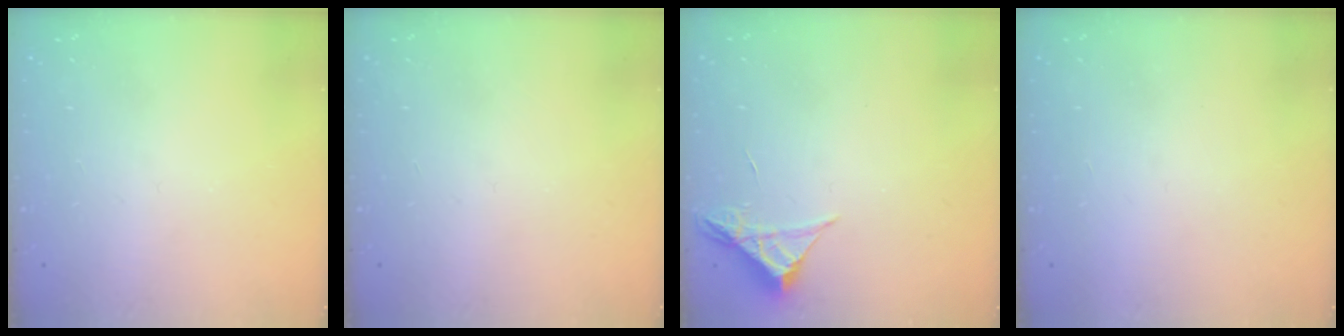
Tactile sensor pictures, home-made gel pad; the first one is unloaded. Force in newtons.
{"total": 0.0}
{"total": 4.2, "press": 4.2, "slide": 0.4}
{"total": 1.5, "press": 1.5, "slide": 0.1}